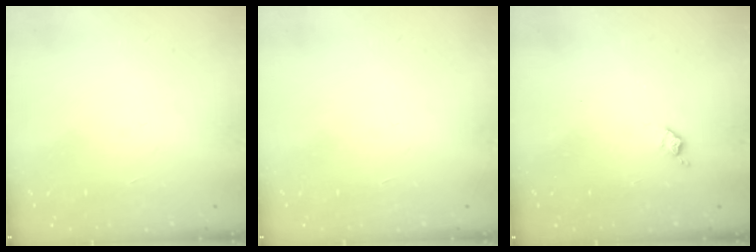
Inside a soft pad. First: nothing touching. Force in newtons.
{"total": 0.0}
{"total": 4.8, "press": 4.8, "slide": 0.6}